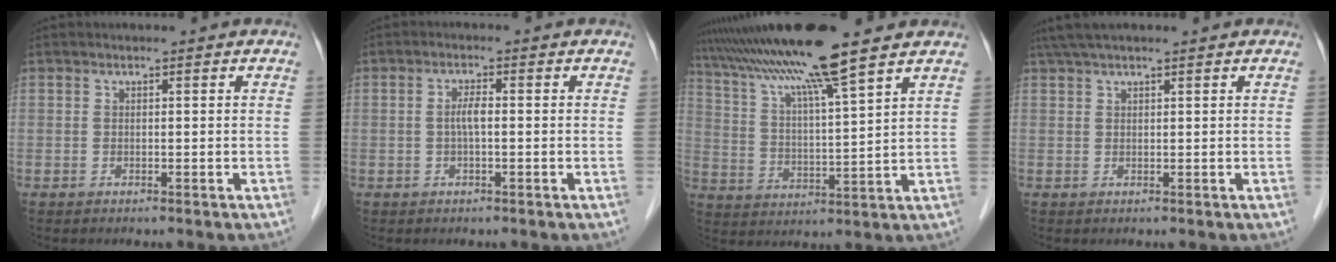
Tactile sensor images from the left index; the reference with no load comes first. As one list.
[{"total": 2.2, "force": [-0.5, 0.4, 2.1], "torque": [-0.043, 0.000, -0.011]}, {"total": 13.5, "force": [10.5, -1.3, 8.4], "torque": [-0.153, 0.012, 0.182]}, {"total": 4.7, "force": [3.8, 0.0, 2.7], "torque": [-0.043, 0.038, 0.068]}]